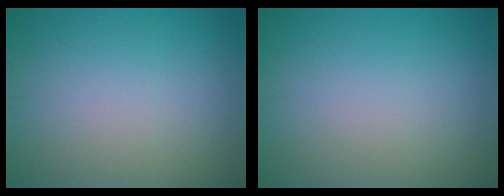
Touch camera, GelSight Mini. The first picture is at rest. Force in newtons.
{"total": 0.0}